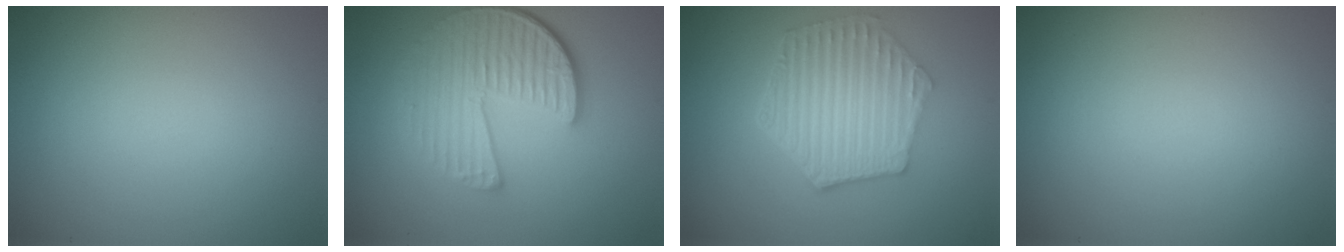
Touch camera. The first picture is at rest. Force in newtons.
{"total": 6.1, "press": 4.4, "slide": 4.2}
{"total": 6.4, "press": 4.9, "slide": 4.2}
{"total": 0.0}